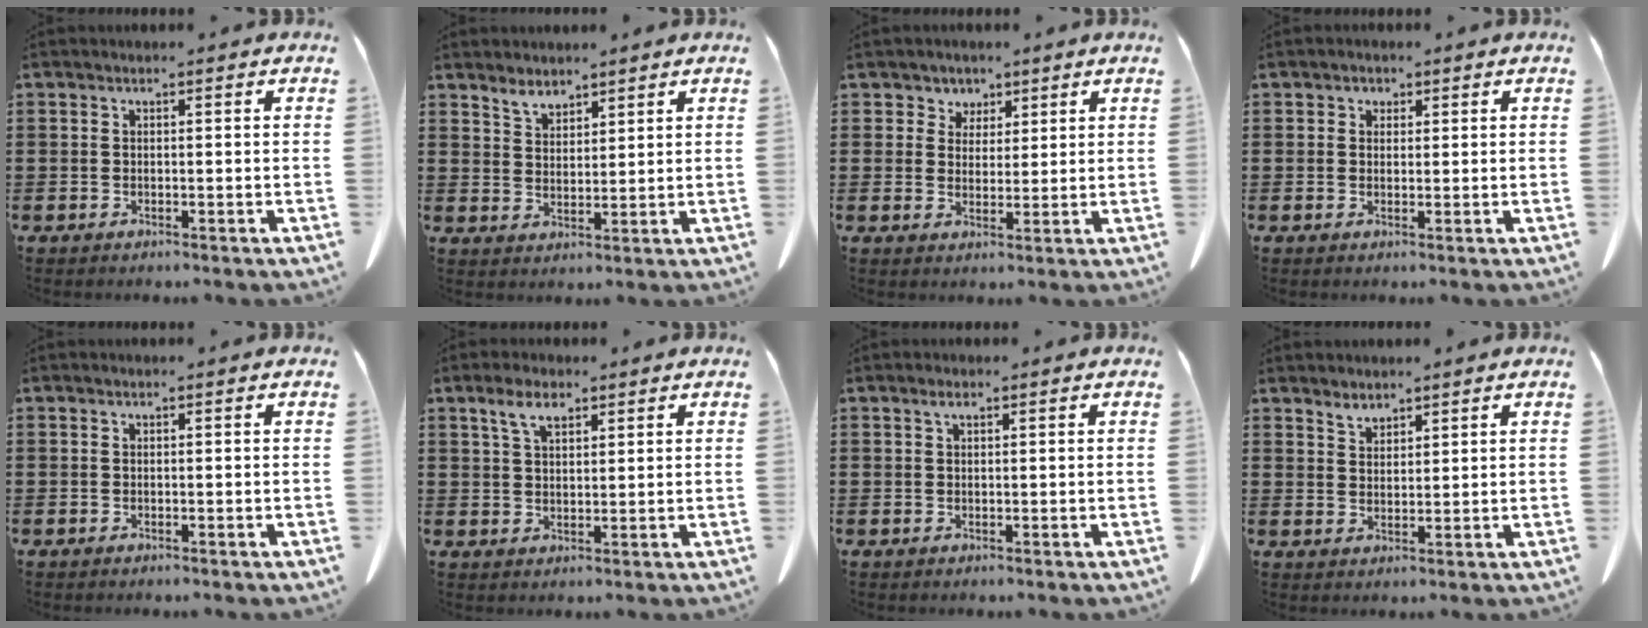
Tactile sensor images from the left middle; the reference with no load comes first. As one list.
[{"total": 3.2, "force": [2.9, 1.1, 0.5], "torque": [-0.017, -0.006, 0.057]}, {"total": 3.6, "force": [2.3, 2.8, 0.0], "torque": [-0.020, 0.008, 0.043]}, {"total": 1.2, "force": [0.7, 0.9, 0.2], "torque": [-0.007, 0.004, 0.014]}, {"total": 0.0}, {"total": 4.5, "force": [2.8, 1.8, 3.0], "torque": [-0.066, 0.005, 0.052]}, {"total": 1.1, "force": [0.6, 0.3, 0.9], "torque": [-0.019, 0.000, 0.012]}, {"total": 2.2, "force": [2.1, 0.6, 0.3], "torque": [-0.009, -0.003, 0.042]}]